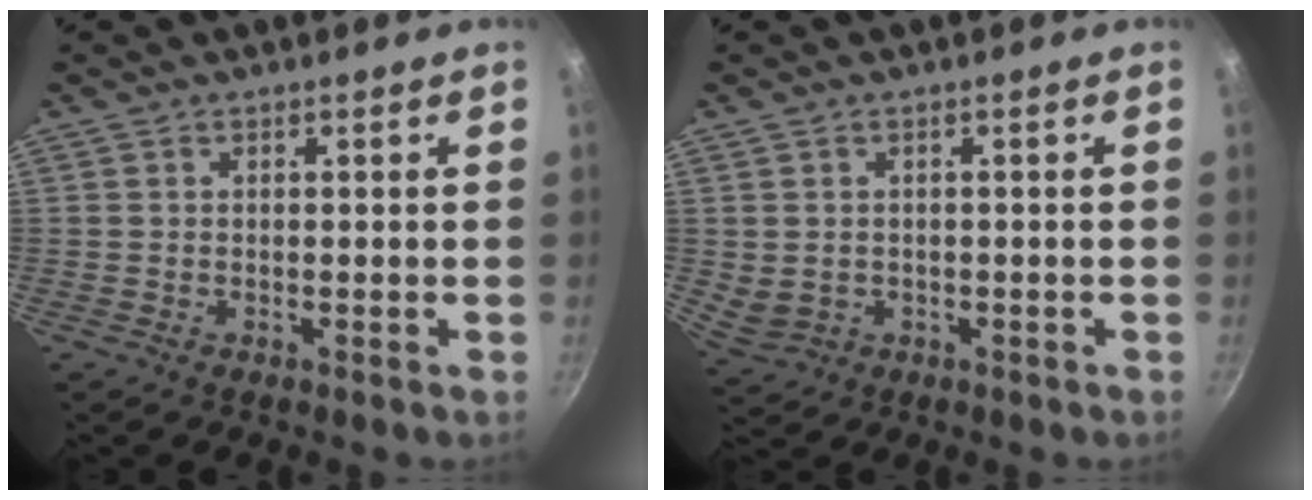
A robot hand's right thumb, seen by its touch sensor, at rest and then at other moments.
{"total": 3.5, "force": [-0.2, 3.0, 1.9], "torque": [-0.031, 0.003, 0.013]}